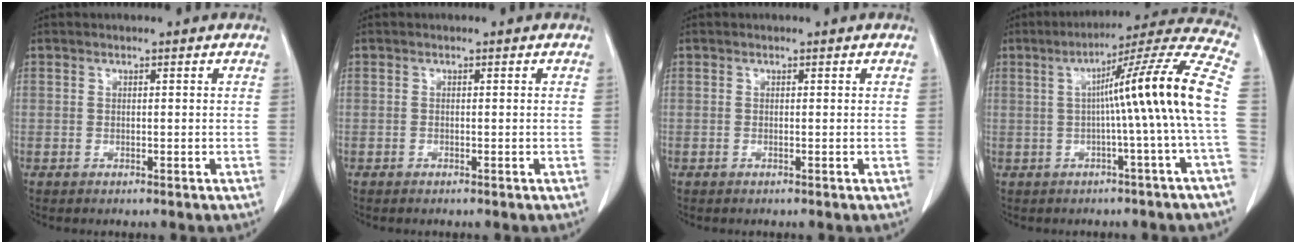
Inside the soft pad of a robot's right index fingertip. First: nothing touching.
{"total": 0.0}
{"total": 0.0}
{"total": 14.9, "force": [-0.2, -2.3, 14.7], "torque": [-0.198, 0.023, -0.006]}